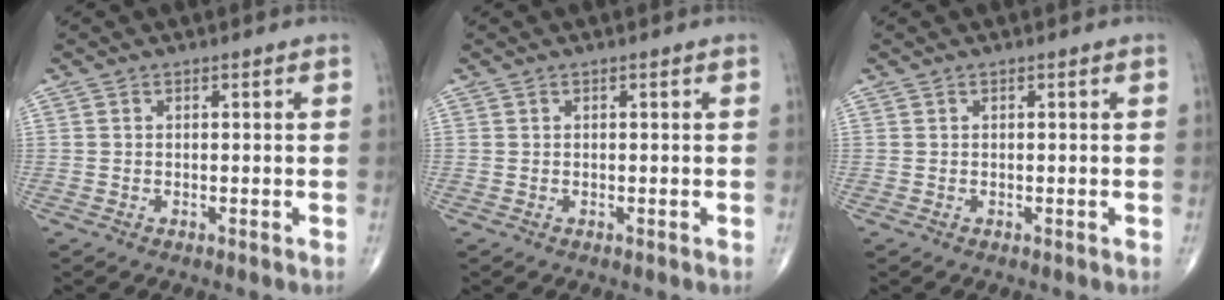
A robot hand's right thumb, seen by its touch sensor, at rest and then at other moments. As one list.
[{"total": 0.0}, {"total": 0.0}]